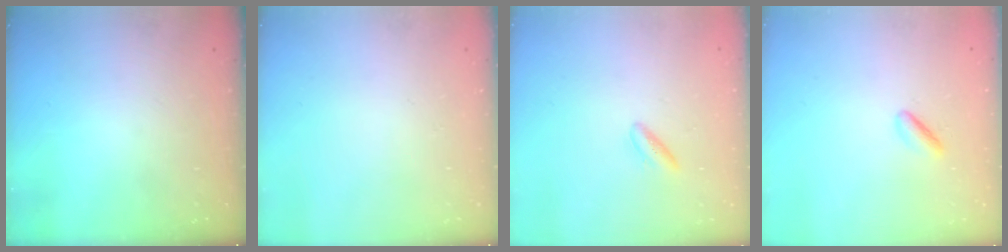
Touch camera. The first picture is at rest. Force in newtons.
{"total": 0.0}
{"total": 4.4, "press": 4.1, "slide": 1.6}
{"total": 2.5, "press": 2.3, "slide": 0.8}